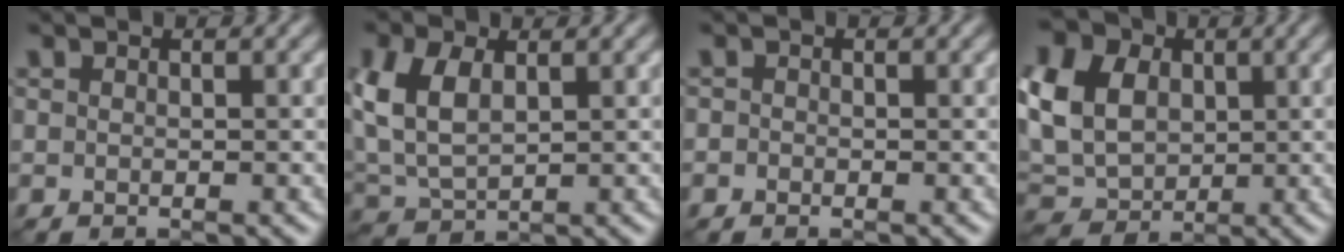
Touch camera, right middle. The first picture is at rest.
{"total": 5.9, "force": [1.6, 3.4, 4.6], "torque": [-0.116, 0.013, 0.030]}
{"total": 0.6, "force": [-0.3, 0.5, 0.1], "torque": [0.001, 0.001, -0.006]}
{"total": 12.1, "force": [2.8, 9.0, 7.5], "torque": [-0.168, 0.038, 0.035]}